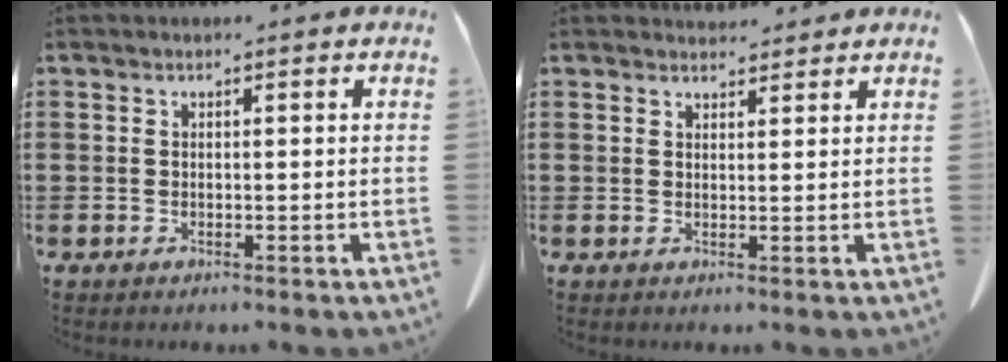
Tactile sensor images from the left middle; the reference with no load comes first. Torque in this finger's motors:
{"motor_torque": [-0.02, -0.02, -0.04, 0.01]}